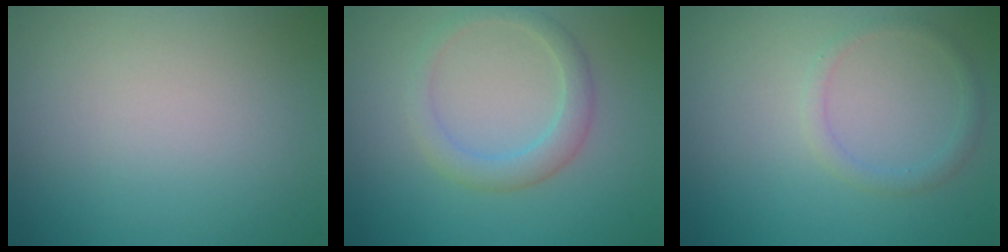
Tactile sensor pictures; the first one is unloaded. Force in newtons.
{"total": 2.6, "press": 2.5, "slide": 0.2}
{"total": 1.4, "press": 1.4, "slide": 0.1}